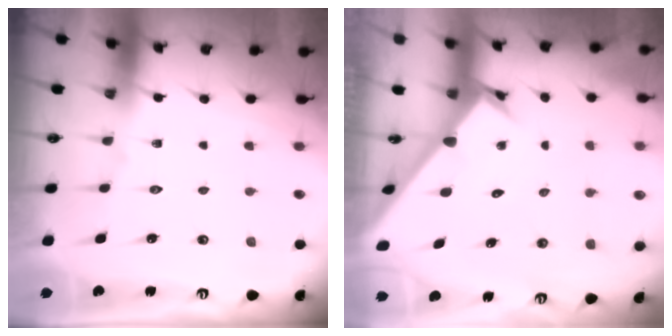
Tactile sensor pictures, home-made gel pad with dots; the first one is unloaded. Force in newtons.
{"total": 2.7, "press": 2.7, "slide": 0.3}